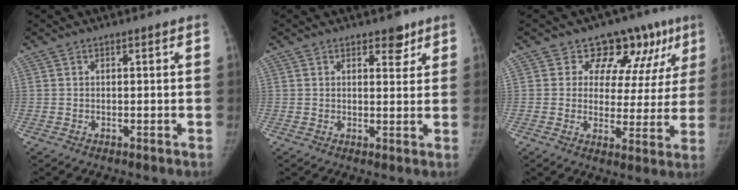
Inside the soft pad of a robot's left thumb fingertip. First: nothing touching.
{"total": 3.2, "force": [2.2, 1.7, 1.6], "torque": [0.000, -0.013, 0.030]}
{"total": 12.9, "force": [8.4, 8.4, 5.3], "torque": [-0.008, -0.033, 0.092]}